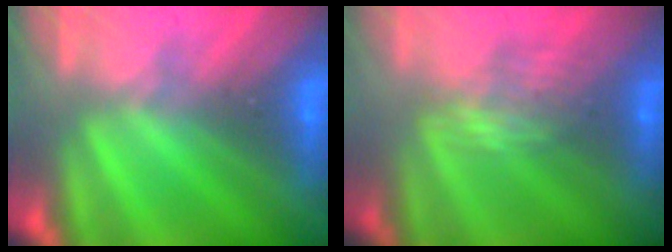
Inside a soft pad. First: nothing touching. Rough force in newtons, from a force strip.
{"total": 7.2}